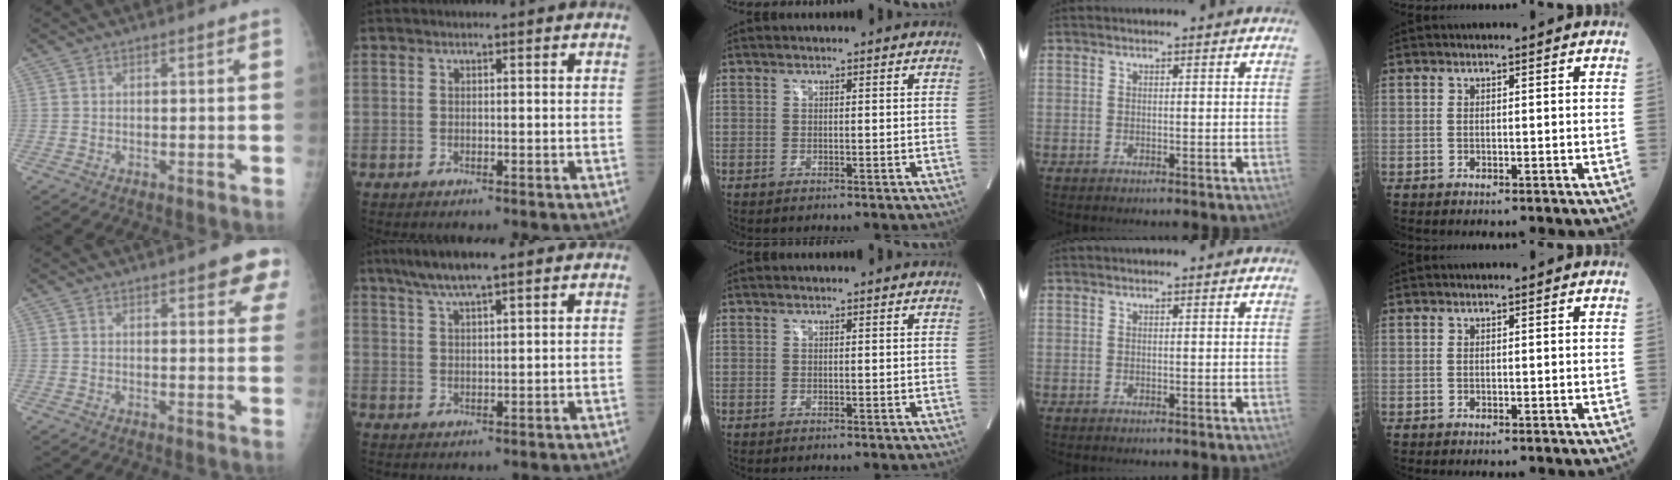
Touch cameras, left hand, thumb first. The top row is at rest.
{"thumb": {"total": 6.7, "force": [4.2, 2.4, 4.7], "torque": [-0.025, -0.013, 0.042]}, "index": {"total": 7.0, "force": [5.2, 0.6, 4.7], "torque": [-0.087, 0.024, 0.092]}}